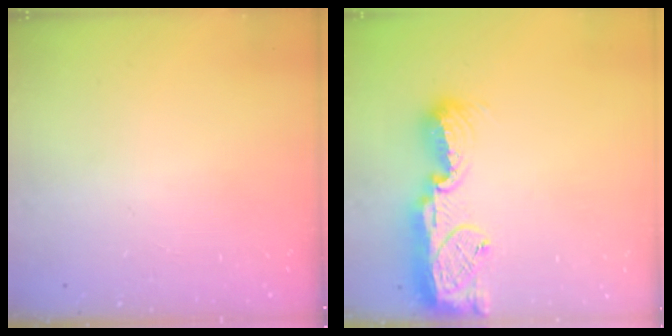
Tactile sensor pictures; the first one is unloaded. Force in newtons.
{"total": 13.6, "press": 13.4, "slide": 2.3}